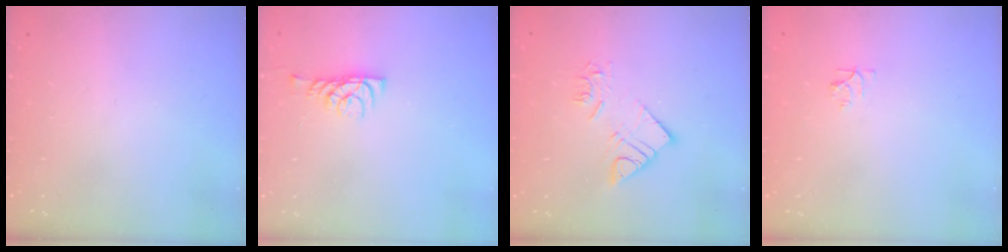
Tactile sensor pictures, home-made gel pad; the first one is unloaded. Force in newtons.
{"total": 6.1, "press": 6.1, "slide": 0.4}
{"total": 9.0, "press": 9.0, "slide": 0.4}
{"total": 4.6, "press": 4.6, "slide": 0.7}